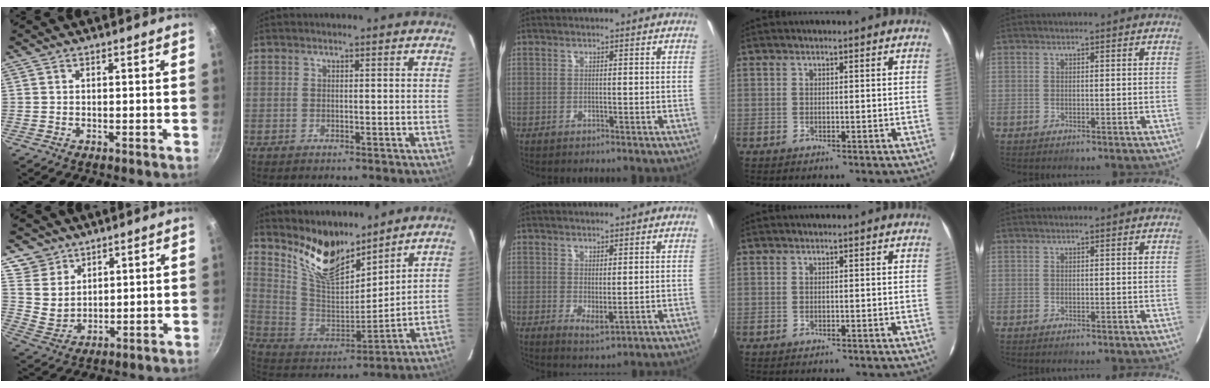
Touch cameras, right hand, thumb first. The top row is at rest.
{"thumb": {"total": 7.6, "force": [4.9, 5.7, 1.3], "torque": [0.004, -0.017, 0.102]}, "index": {"total": 14.6, "force": [11.7, 4.9, 7.2], "torque": [-0.147, -0.017, 0.229]}, "middle": {"total": 2.5, "force": [0.6, 0.9, 2.3], "torque": [-0.038, -0.009, 0.011]}}